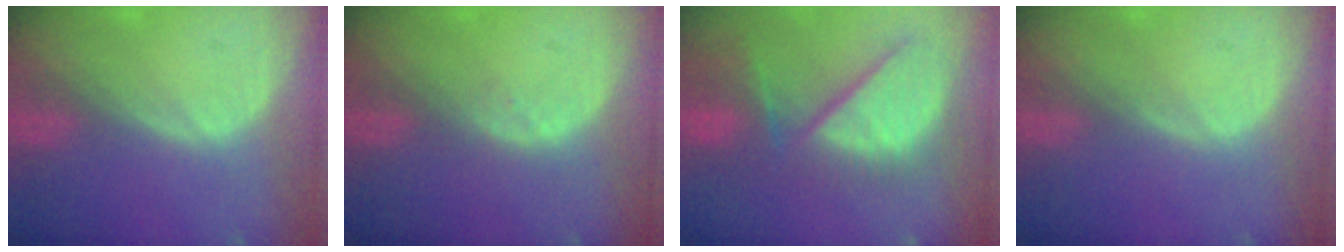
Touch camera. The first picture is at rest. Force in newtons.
{"total": 1.0, "press": 1.0, "slide": 0.2}
{"total": 11.9, "press": 10.3, "slide": 5.9}
{"total": 0.0}